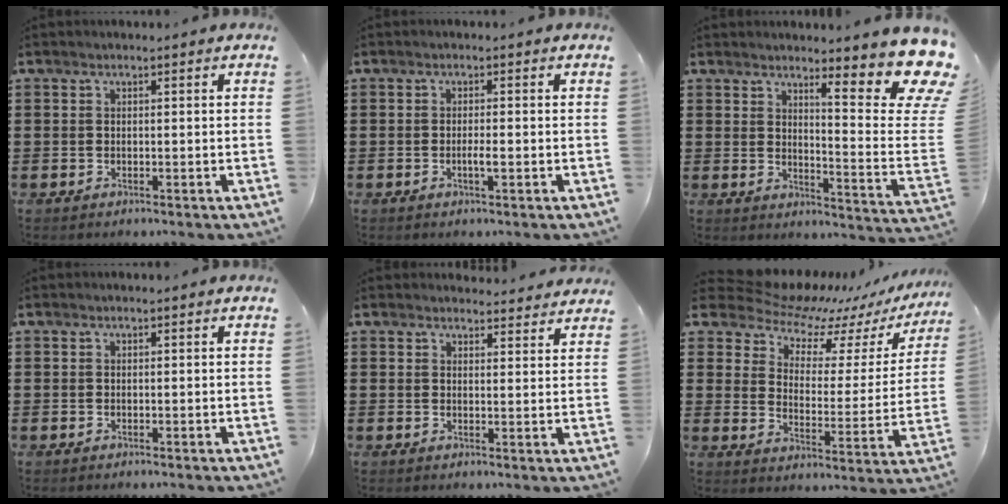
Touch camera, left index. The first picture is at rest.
{"total": 1.7, "force": [-0.5, 0.2, 1.6], "torque": [-0.029, -0.001, -0.008]}
{"total": 11.6, "force": [7.6, 1.8, 8.5], "torque": [-0.127, -0.070, 0.123]}
{"total": 0.0}
{"total": 2.7, "force": [2.7, 0.3, 0.2], "torque": [-0.003, -0.012, 0.050]}
{"total": 9.6, "force": [8.6, 3.3, 2.8], "torque": [-0.080, -0.064, 0.145]}